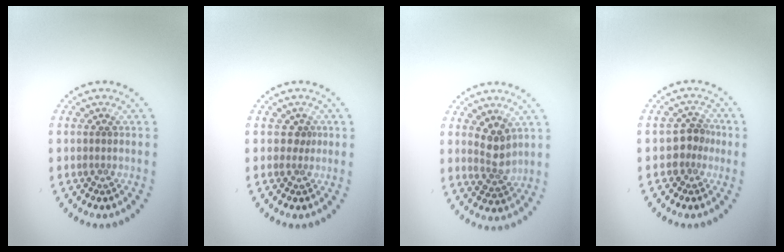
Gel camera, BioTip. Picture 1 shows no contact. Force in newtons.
{"total": 0.7, "press": 0.4, "slide": 0.6}
{"total": 2.5, "press": 2.3, "slide": 0.9}
{"total": 2.2, "press": 1.7, "slide": 1.4}